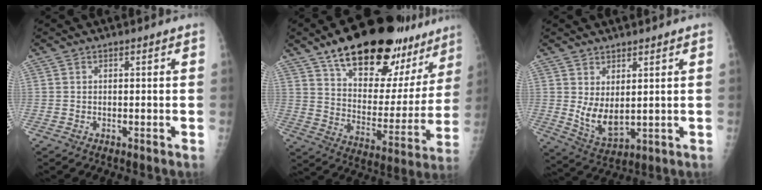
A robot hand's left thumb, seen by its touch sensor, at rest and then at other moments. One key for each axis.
{"total": 28.4, "fx": 19.8, "fy": 12.2, "fz": 16.3, "tx": -0.195, "ty": -0.067, "tz": 0.291}
{"total": 7.3, "fx": 2.1, "fy": 4.4, "fz": 5.5, "tx": -0.086, "ty": -0.031, "tz": 0.052}